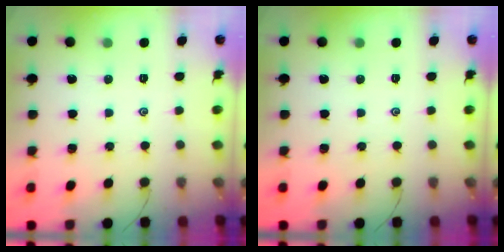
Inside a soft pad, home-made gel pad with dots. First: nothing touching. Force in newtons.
{"total": 0.0}